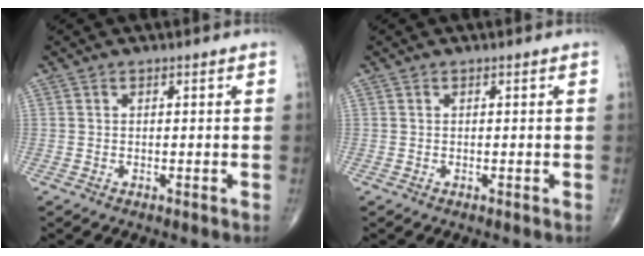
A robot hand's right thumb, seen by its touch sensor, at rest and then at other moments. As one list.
[{"total": 0.0}]